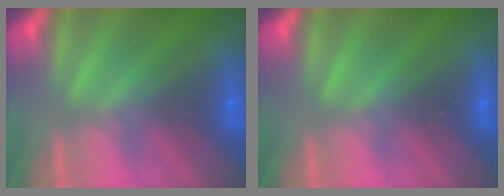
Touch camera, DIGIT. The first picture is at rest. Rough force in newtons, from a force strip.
{"total": 0.0}